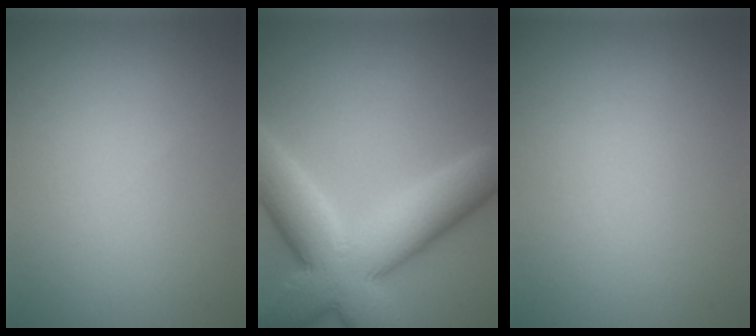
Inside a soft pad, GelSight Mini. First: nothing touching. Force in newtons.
{"total": 11.9, "press": 11.9, "slide": 0.9}
{"total": 0.0}